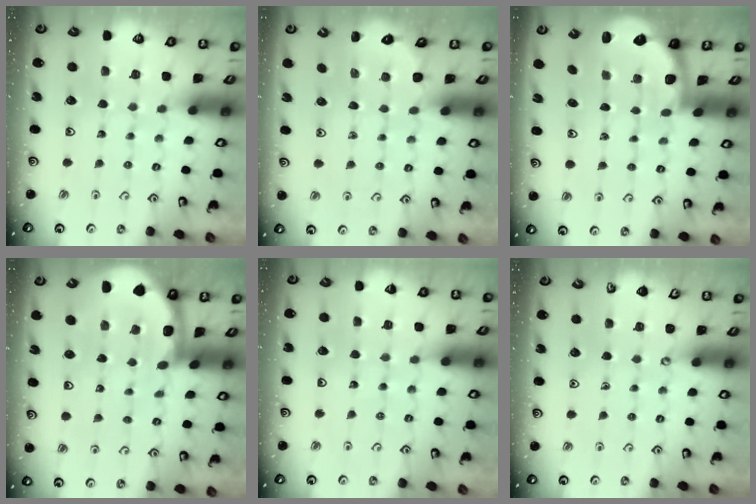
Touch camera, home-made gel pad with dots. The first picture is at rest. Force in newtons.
{"total": 2.3, "press": 1.9, "slide": 1.3}
{"total": 2.1, "press": 1.9, "slide": 0.8}
{"total": 6.5, "press": 6.4, "slide": 0.9}
{"total": 2.8, "press": 2.8, "slide": 0.3}
{"total": 0.0}